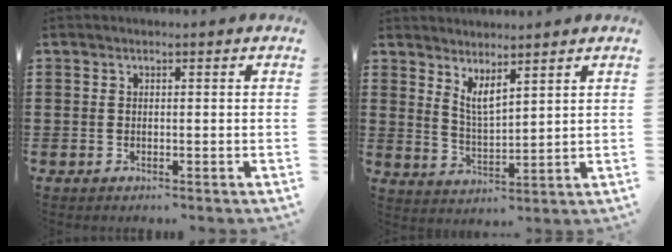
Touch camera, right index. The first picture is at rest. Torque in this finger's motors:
{"motor_torque": [-0.09, 0.38, 0.05, 0.01]}